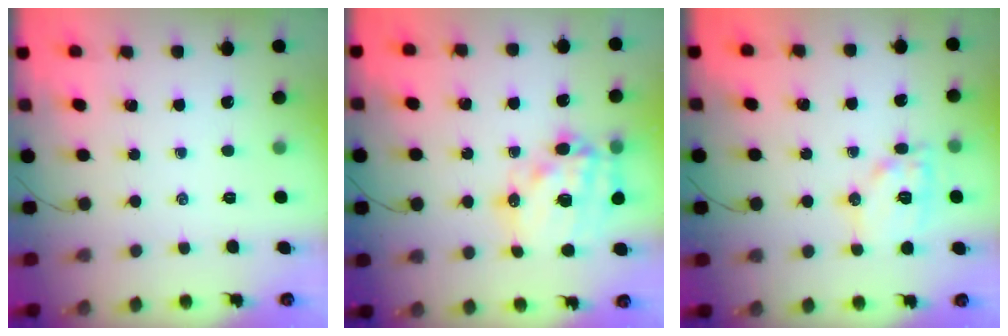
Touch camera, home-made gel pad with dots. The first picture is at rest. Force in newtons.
{"total": 18.3, "press": 17.8, "slide": 4.1}
{"total": 12.3, "press": 12.3, "slide": 0.6}